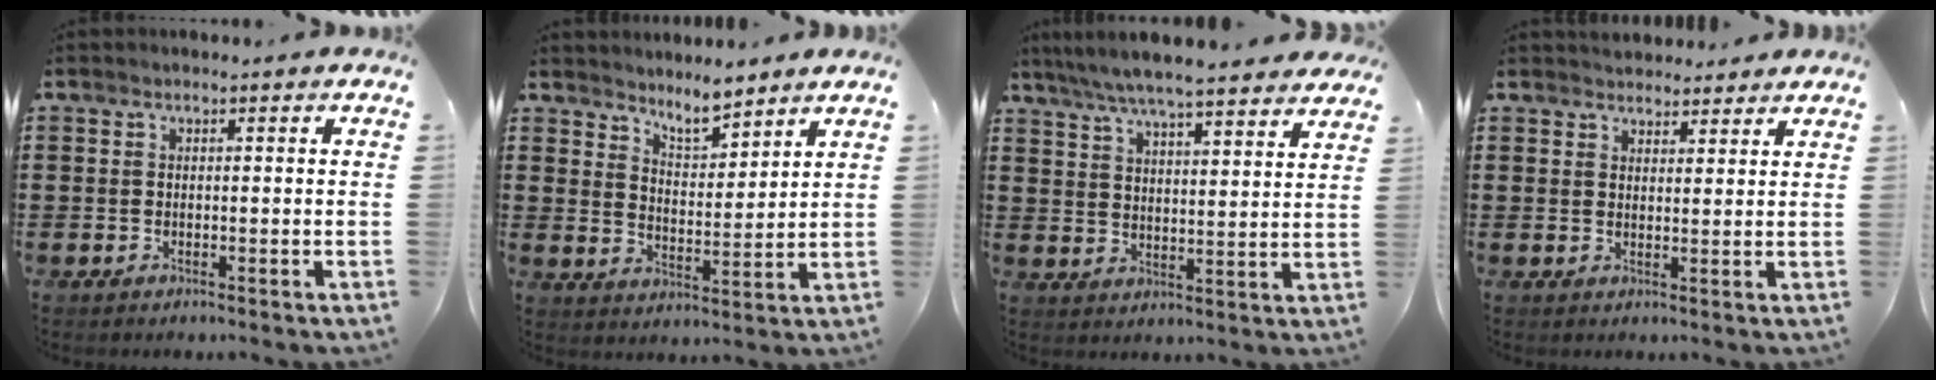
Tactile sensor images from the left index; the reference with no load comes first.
{"total": 5.3, "force": [5.1, 0.8, 1.3], "torque": [-0.026, -0.026, 0.090]}
{"total": 6.0, "force": [5.6, -0.1, 2.2], "torque": [-0.065, -0.027, 0.097]}
{"total": 2.5, "force": [2.4, 0.5, -0.3], "torque": [-0.002, -0.003, 0.046]}